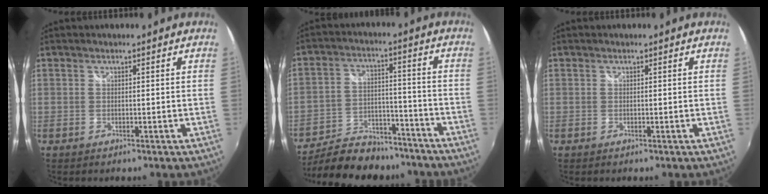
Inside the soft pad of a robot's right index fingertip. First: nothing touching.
{"total": 18.7, "force": [-15.8, 7.5, 6.8], "torque": [-0.149, 0.013, -0.225]}
{"total": 0.0}